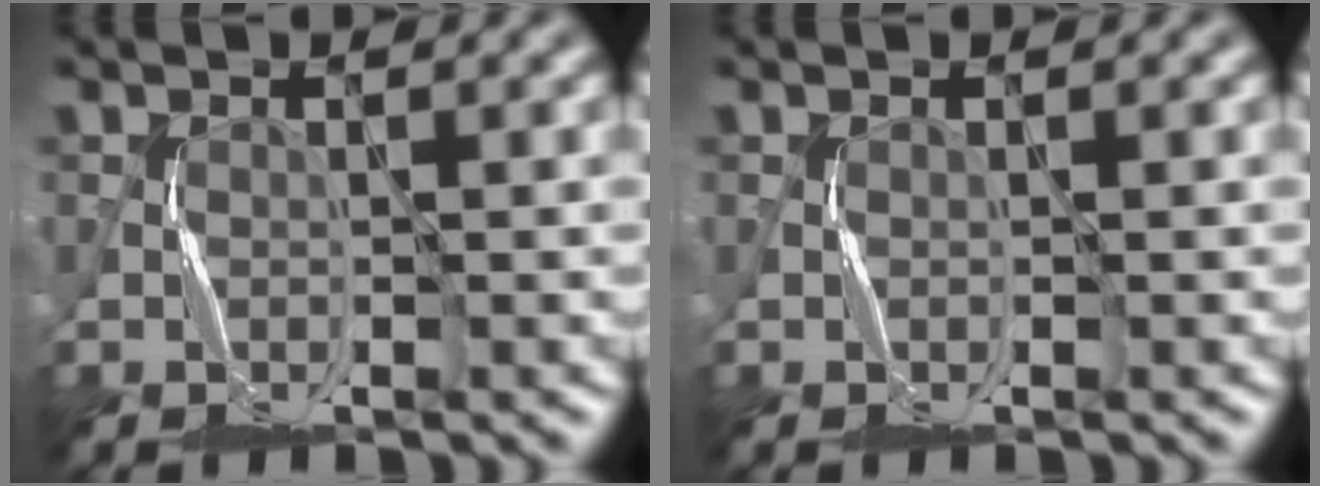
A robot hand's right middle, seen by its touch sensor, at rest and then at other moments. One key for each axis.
{"total": 0.0}